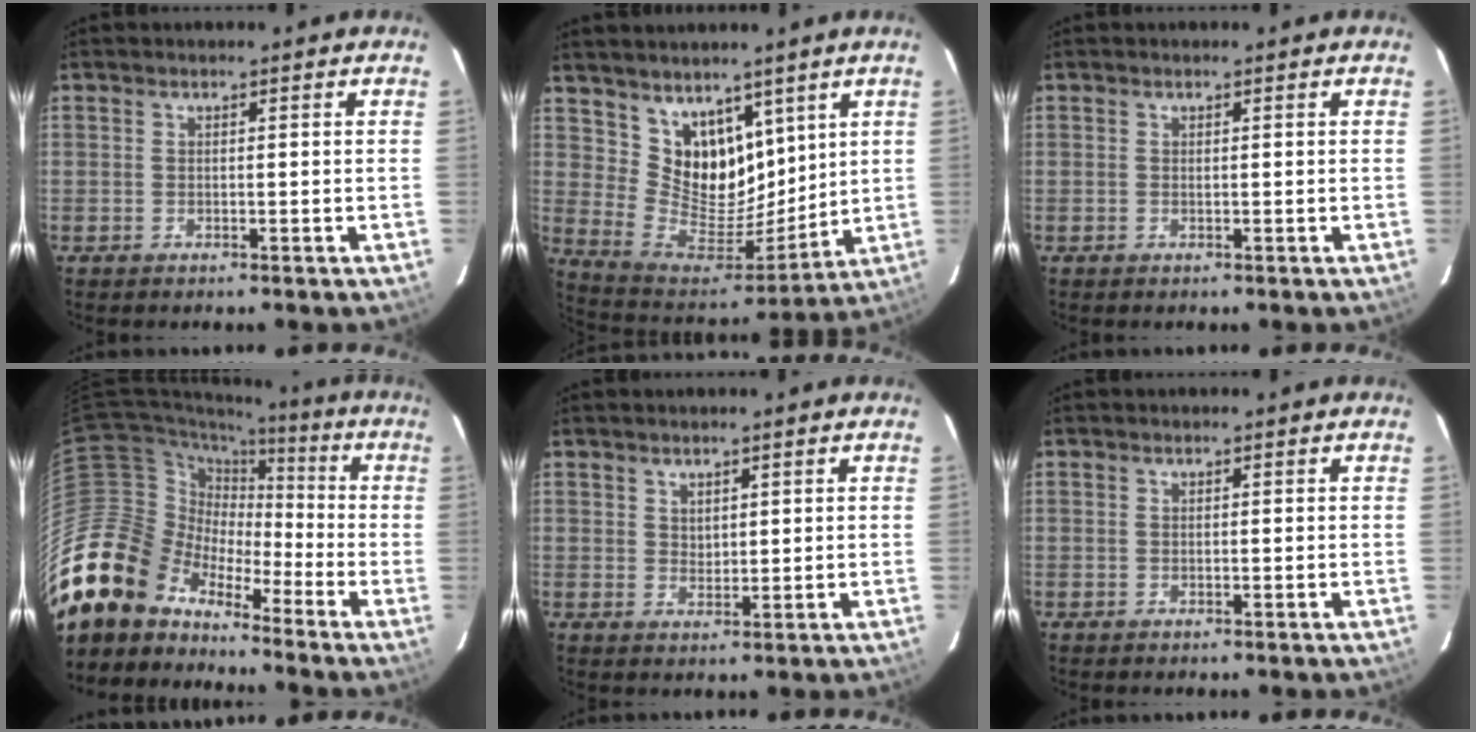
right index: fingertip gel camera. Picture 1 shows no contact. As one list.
[{"total": 13.5, "force": [8.3, 9.0, 5.6], "torque": [-0.099, -0.009, 0.173]}, {"total": 0.0}, {"total": 18.7, "force": [-14.6, 10.5, 5.2], "torque": [-0.114, 0.016, -0.271]}, {"total": 2.0, "force": [1.4, 1.2, 0.6], "torque": [-0.006, 0.001, 0.028]}, {"total": 0.0}]